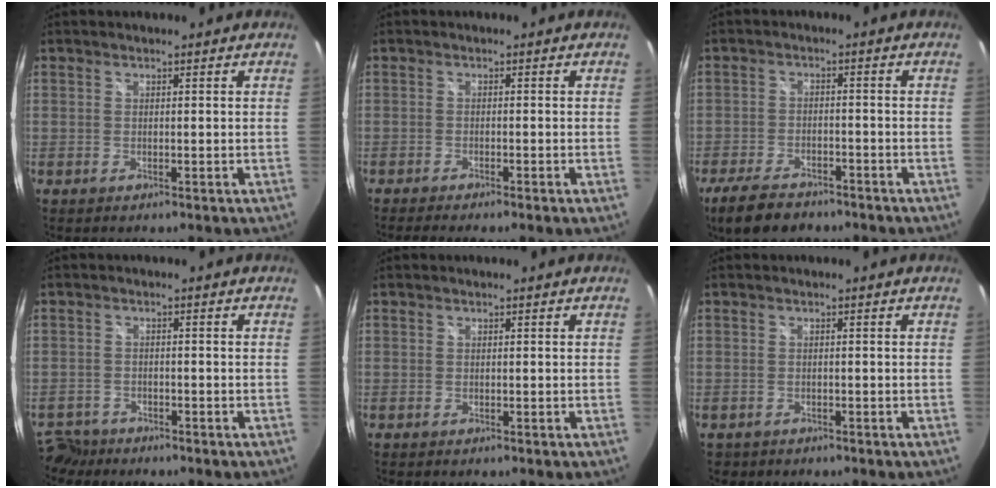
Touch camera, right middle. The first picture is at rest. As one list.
[{"total": 4.4, "force": [-3.6, -0.4, 2.4], "torque": [-0.044, -0.020, -0.057]}, {"total": 9.8, "force": [-7.6, 4.0, 4.8], "torque": [-0.124, -0.020, -0.132]}, {"total": 5.6, "force": [-4.6, 2.9, 0.9], "torque": [-0.042, -0.008, -0.086]}, {"total": 0.0}, {"total": 1.6, "force": [-1.0, 1.1, 0.4], "torque": [-0.014, -0.007, -0.013]}]